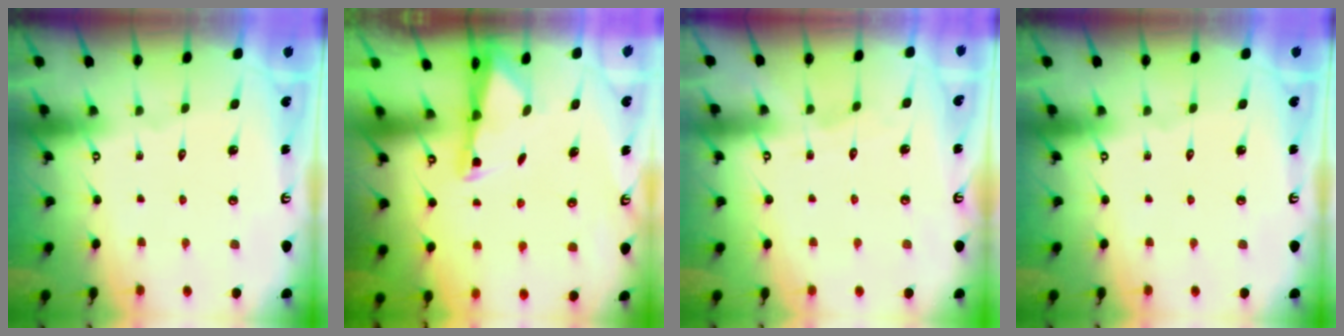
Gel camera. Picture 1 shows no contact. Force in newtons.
{"total": 1.8, "press": 1.8, "slide": 0.4}
{"total": 3.4, "press": 3.3, "slide": 0.4}
{"total": 0.0}